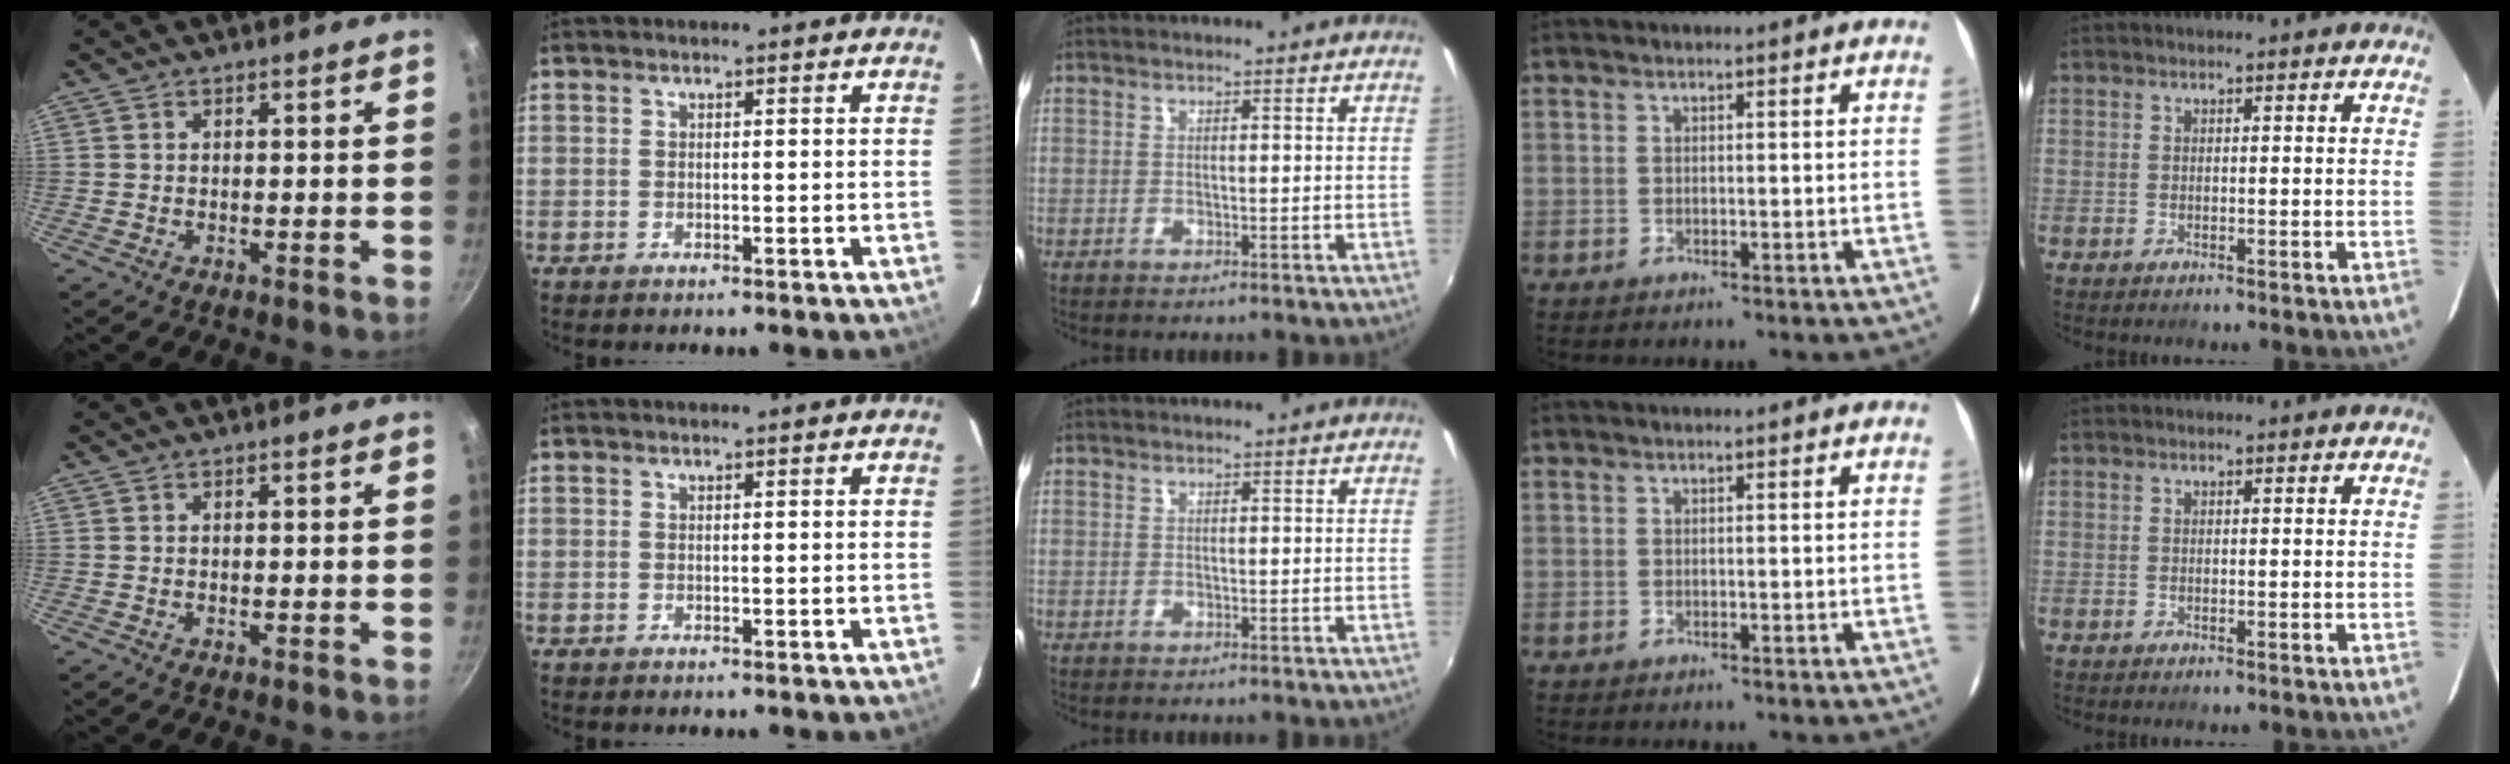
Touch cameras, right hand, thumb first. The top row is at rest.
{}